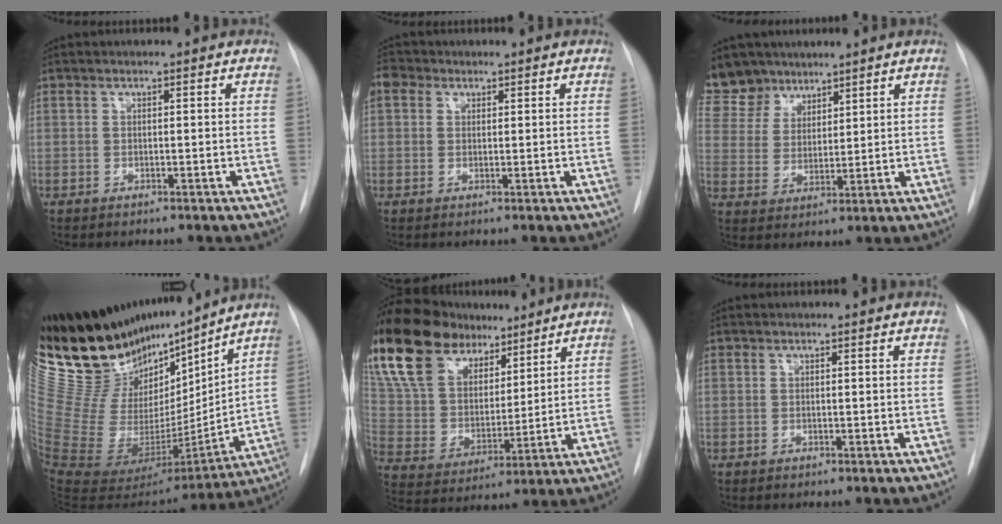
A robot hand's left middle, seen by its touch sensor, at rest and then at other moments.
{"total": 2.6, "force": [1.3, 2.2, 0.5], "torque": [-0.013, 0.012, 0.025]}
{"total": 9.1, "force": [7.6, 5.1, 0.3], "torque": [-0.009, 0.008, 0.156]}
{"total": 31.3, "force": [26.1, 9.2, 14.7], "torque": [-0.268, -0.022, 0.447]}
{"total": 18.9, "force": [13.9, 9.6, 8.6], "torque": [-0.179, 0.037, 0.257]}
{"total": 0.0}